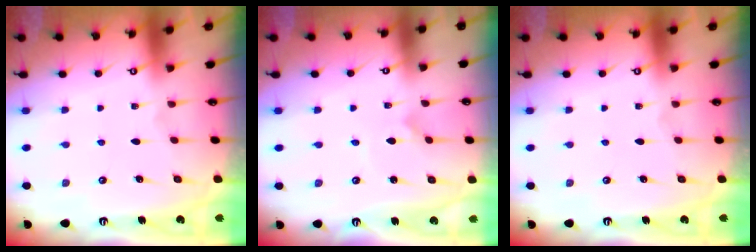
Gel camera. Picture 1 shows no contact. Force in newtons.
{"total": 0.9, "press": 0.9, "slide": 0.1}
{"total": 0.0}